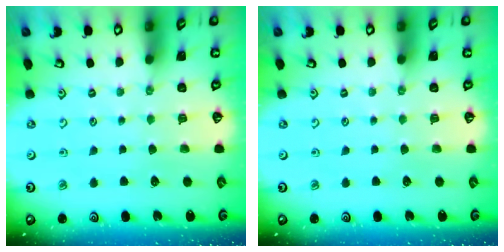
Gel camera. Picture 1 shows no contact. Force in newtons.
{"total": 0.0}